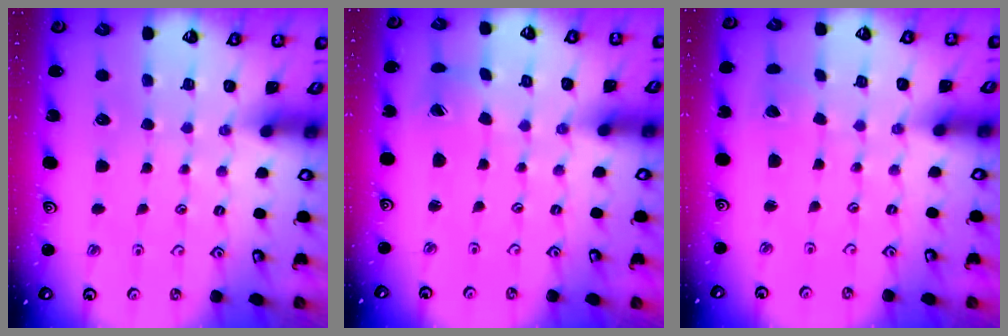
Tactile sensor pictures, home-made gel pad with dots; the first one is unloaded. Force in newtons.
{"total": 2.6, "press": 2.6, "slide": 0.3}
{"total": 2.1, "press": 2.1, "slide": 0.2}